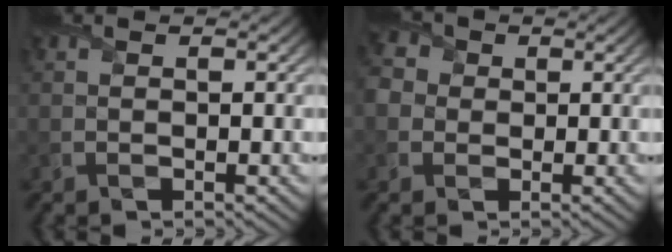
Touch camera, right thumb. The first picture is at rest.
{"total": 4.0, "force": [0.3, 3.6, 1.5], "torque": [-0.053, 0.009, -0.004]}